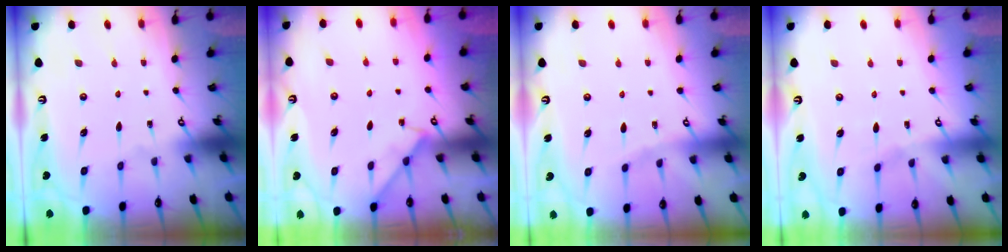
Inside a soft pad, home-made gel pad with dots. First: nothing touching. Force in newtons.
{"total": 4.3, "press": 4.3, "slide": 0.6}
{"total": 3.2, "press": 3.1, "slide": 0.6}
{"total": 2.8, "press": 2.8, "slide": 0.4}